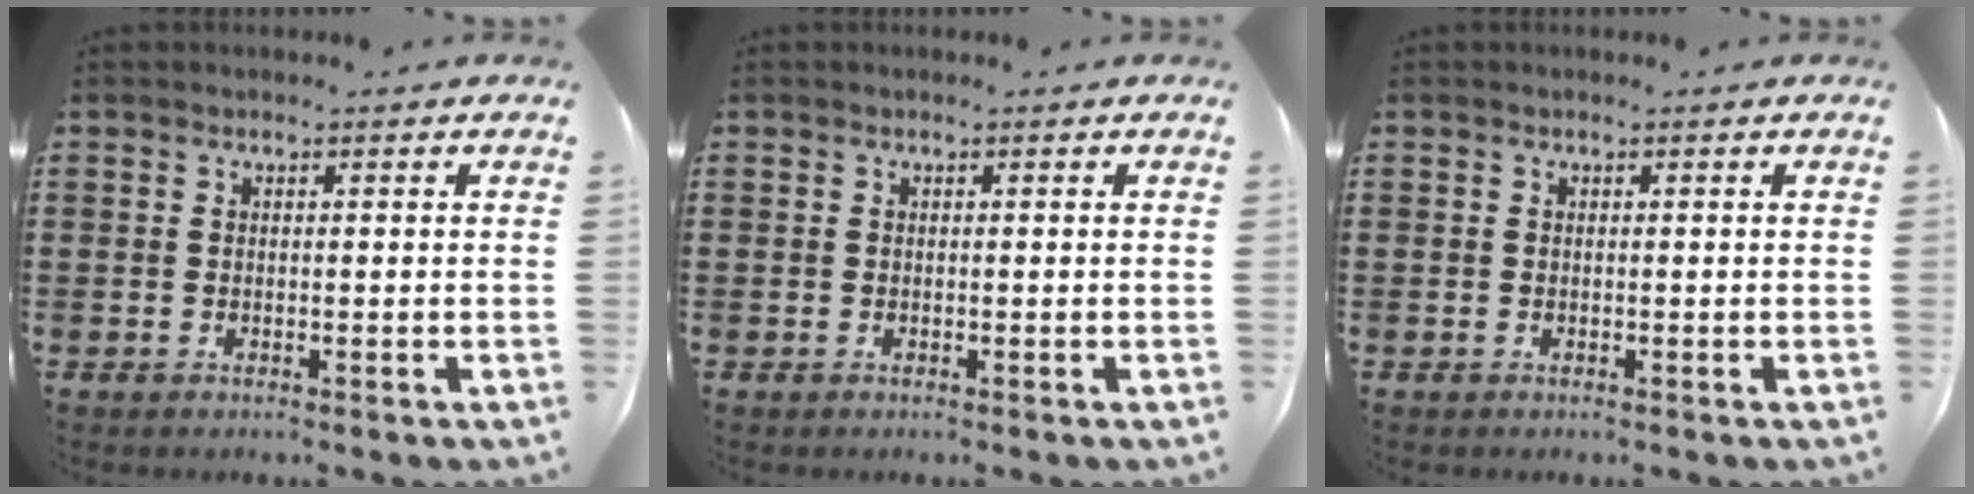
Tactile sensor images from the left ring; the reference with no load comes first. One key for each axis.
{"total": 0.0}
{"total": 0.0}